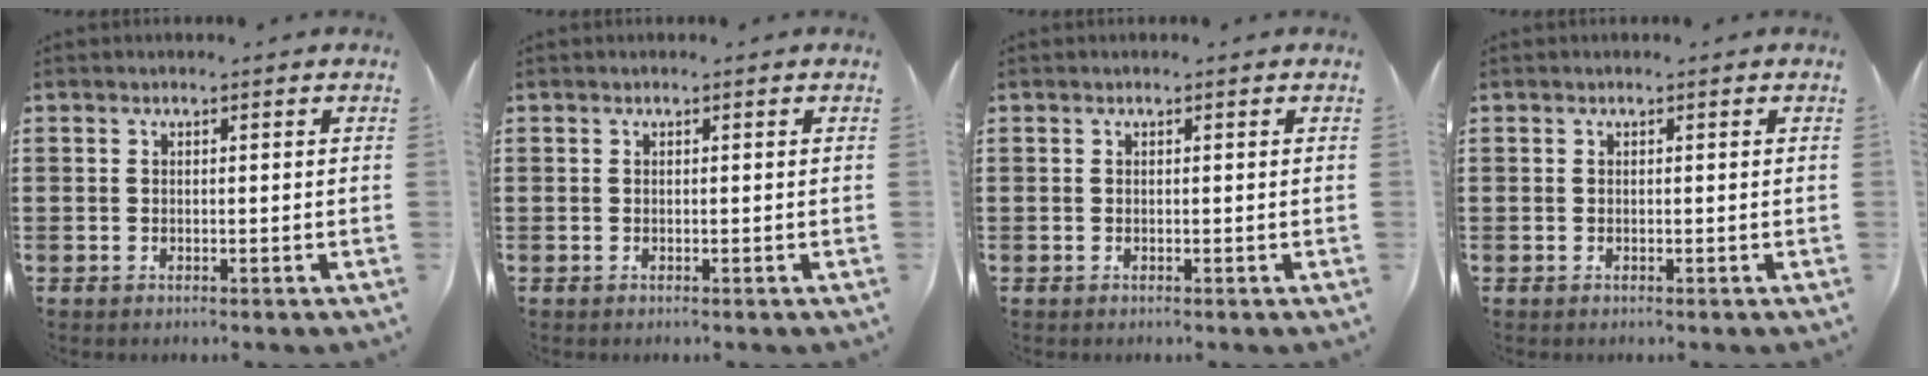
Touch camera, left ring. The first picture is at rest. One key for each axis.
{"total": 0.0}
{"total": 0.0}
{"total": 0.0}